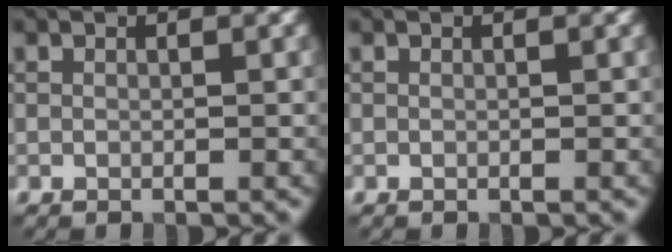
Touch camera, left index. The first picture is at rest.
{"total": 0.0}